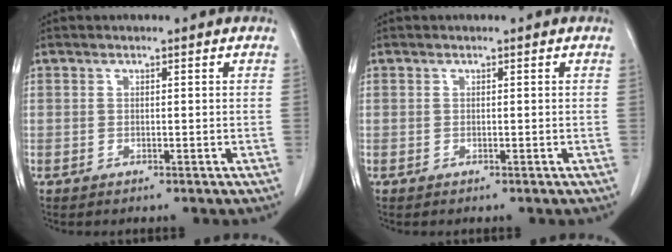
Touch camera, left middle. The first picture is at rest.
{"total": 0.0}